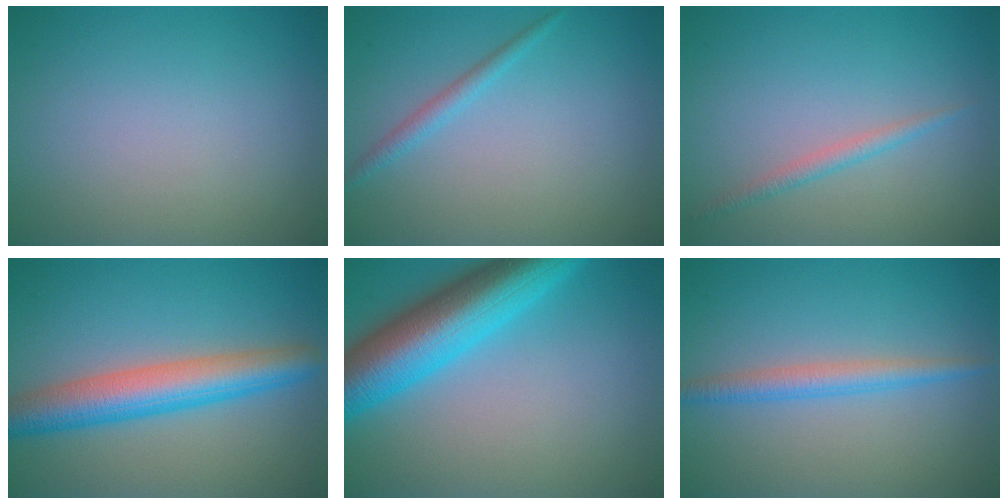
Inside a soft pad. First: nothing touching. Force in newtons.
{"total": 1.4, "press": 1.4, "slide": 0.0}
{"total": 1.3, "press": 1.3, "slide": 0.0}
{"total": 6.3, "press": 6.3, "slide": 0.2}
{"total": 10.2, "press": 10.2, "slide": 0.3}
{"total": 2.5, "press": 2.5, "slide": 0.0}